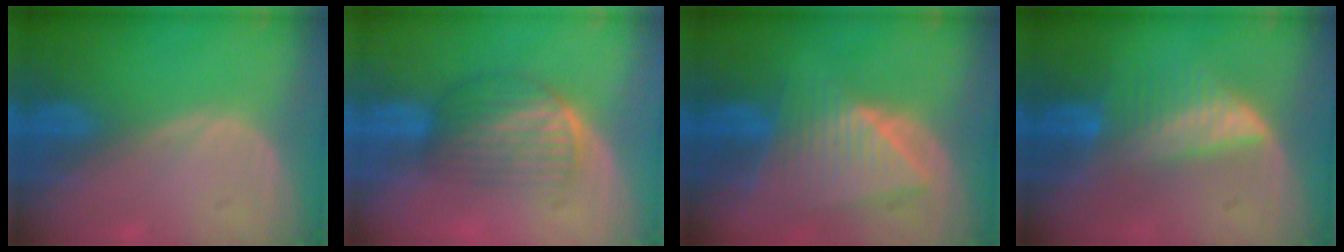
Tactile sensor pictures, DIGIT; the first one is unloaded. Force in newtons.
{"total": 7.0, "press": 5.9, "slide": 3.7}
{"total": 9.1, "press": 8.0, "slide": 4.3}
{"total": 6.4, "press": 5.9, "slide": 2.5}